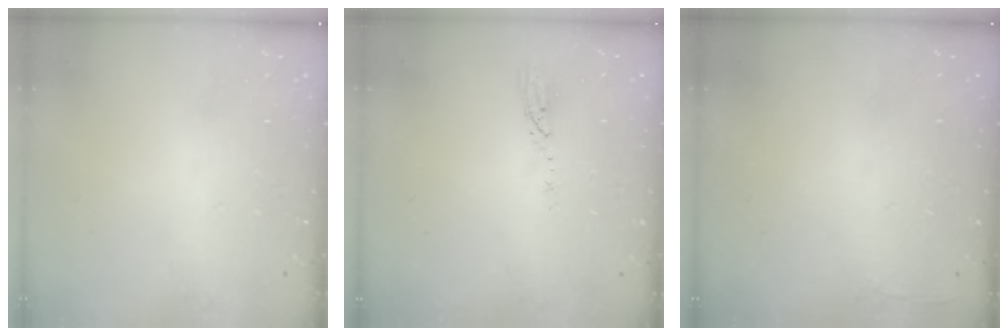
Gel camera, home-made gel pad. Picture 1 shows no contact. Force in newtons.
{"total": 3.7, "press": 3.7, "slide": 0.3}
{"total": 2.8, "press": 2.6, "slide": 0.9}